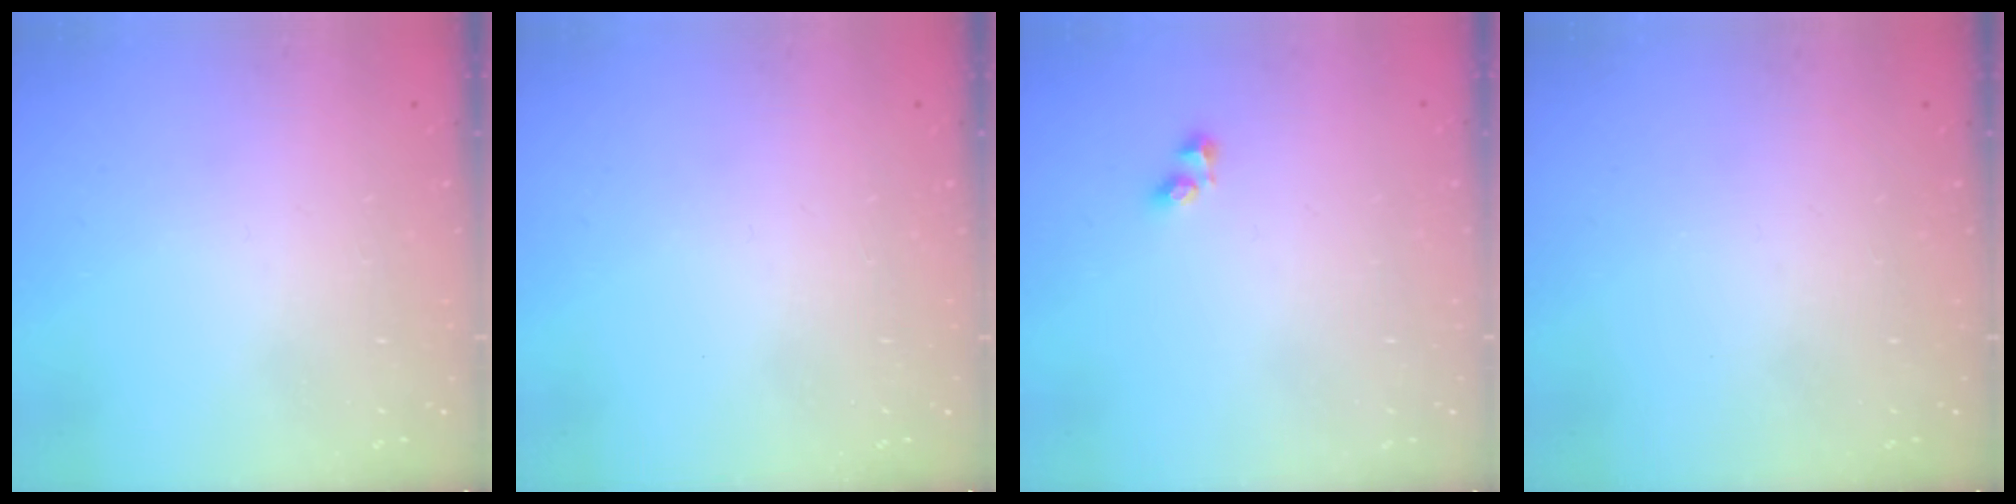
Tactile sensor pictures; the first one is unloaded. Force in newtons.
{"total": 0.0}
{"total": 2.9, "press": 2.6, "slide": 1.3}
{"total": 0.0}